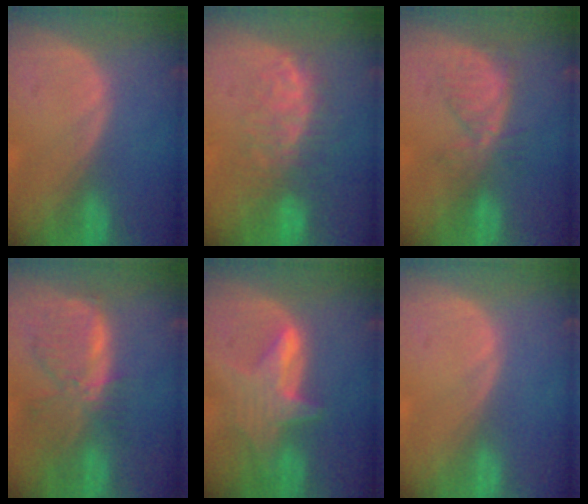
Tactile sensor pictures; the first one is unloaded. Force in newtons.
{"total": 8.3, "press": 7.6, "slide": 3.4}
{"total": 5.4, "press": 5.3, "slide": 0.6}
{"total": 8.4, "press": 7.3, "slide": 4.0}
{"total": 6.8, "press": 6.4, "slide": 2.1}
{"total": 0.0}